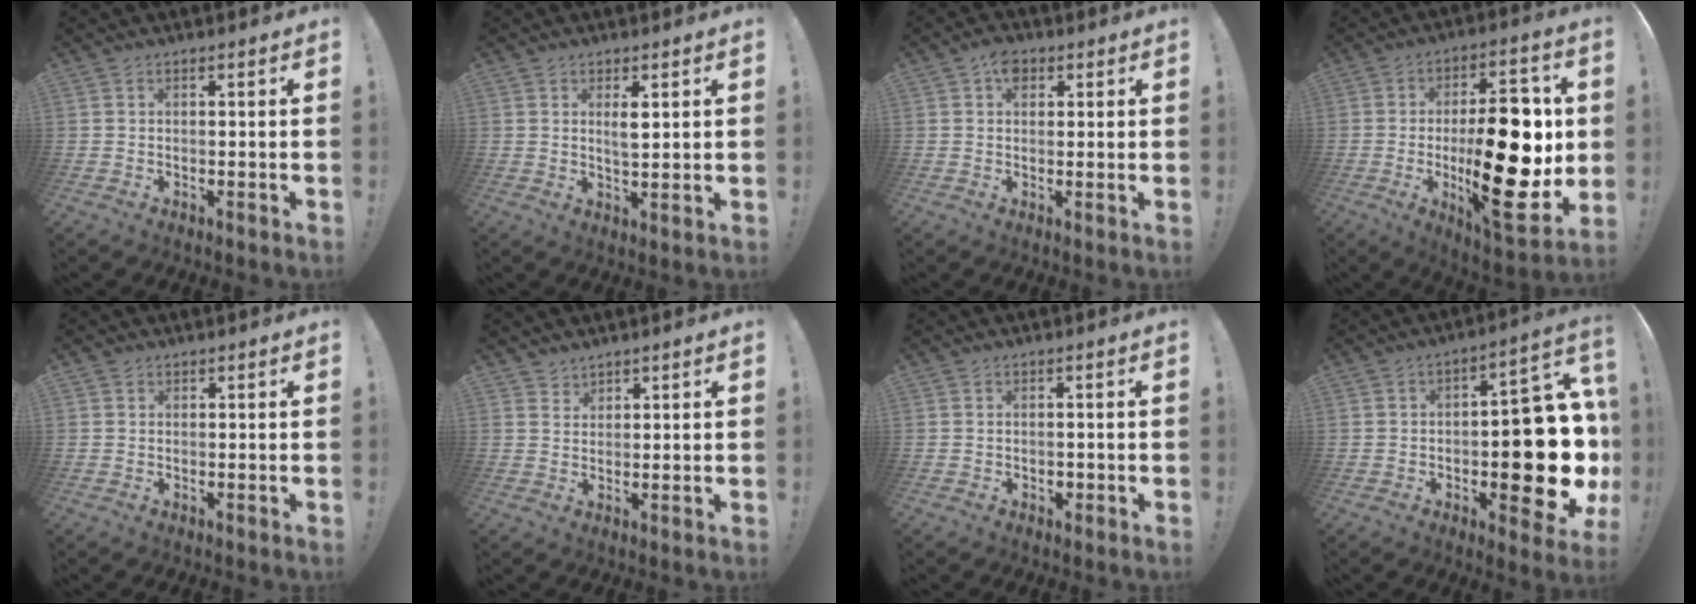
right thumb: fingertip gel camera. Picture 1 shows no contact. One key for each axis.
{"total": 3.9, "fx": 1.5, "fy": 1.3, "fz": 3.4, "tx": -0.051, "ty": -0.013, "tz": 0.022}
{"total": 4.8, "fx": 2.0, "fy": 3.2, "fz": 2.8, "tx": -0.043, "ty": 0.000, "tz": 0.036}
{"total": 27.4, "fx": -1.8, "fy": 10.7, "fz": 25.1, "tx": -0.387, "ty": -0.011, "tz": -0.025}
{"total": 0.7, "fx": 0.6, "fy": 0.4, "fz": 0.0, "tx": 0.006, "ty": -0.002, "tz": 0.011}
{"total": 2.4, "fx": 2.1, "fy": 1.1, "fz": -0.2, "tx": 0.006, "ty": -0.018, "tz": 0.040}
{"total": 1.4, "fx": -0.6, "fy": 1.2, "fz": 0.6, "tx": -0.004, "ty": 0.001, "tz": -0.011}
{"total": 19.1, "fx": -3.6, "fy": 8.1, "fz": 16.9, "tx": -0.196, "ty": 0.018, "tz": -0.044}